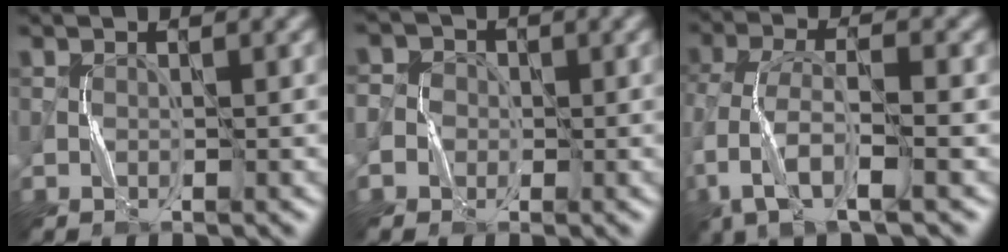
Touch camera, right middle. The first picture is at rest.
{"total": 3.2, "force": [-0.5, 3.1, 0.6], "torque": [0.017, 0.014, -0.035]}
{"total": 6.0, "force": [-2.1, 2.5, 5.0], "torque": [-0.112, -0.002, -0.049]}